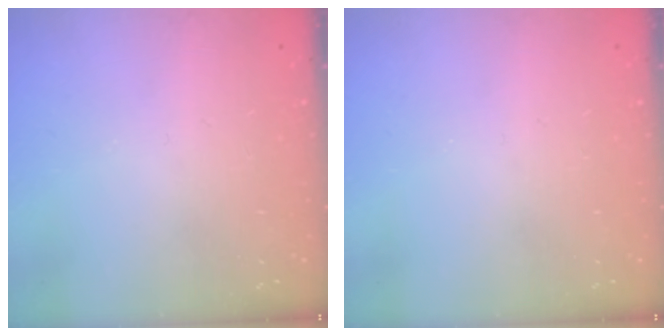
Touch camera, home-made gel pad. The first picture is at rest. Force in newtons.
{"total": 0.0}